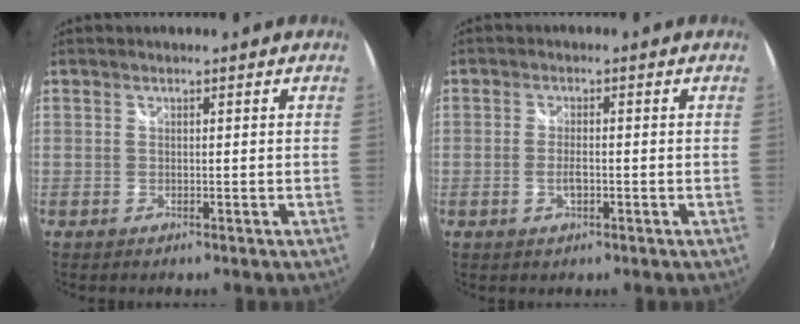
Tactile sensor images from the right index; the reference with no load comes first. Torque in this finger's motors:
{"motor_torque": [-0.21, -0.08, 0.01, 0.02]}